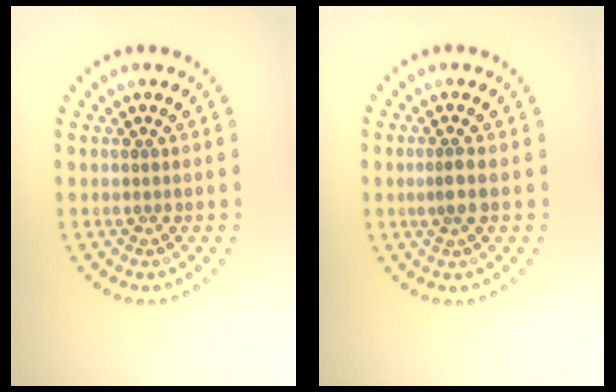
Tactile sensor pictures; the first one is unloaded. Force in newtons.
{"total": 1.6, "press": 1.2, "slide": 1.0}